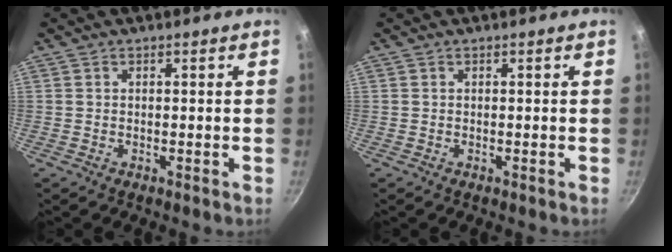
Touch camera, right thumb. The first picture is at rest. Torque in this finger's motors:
{"motor_torque": [-0.01, 0.01, 0.30, 0.27, 0.00]}